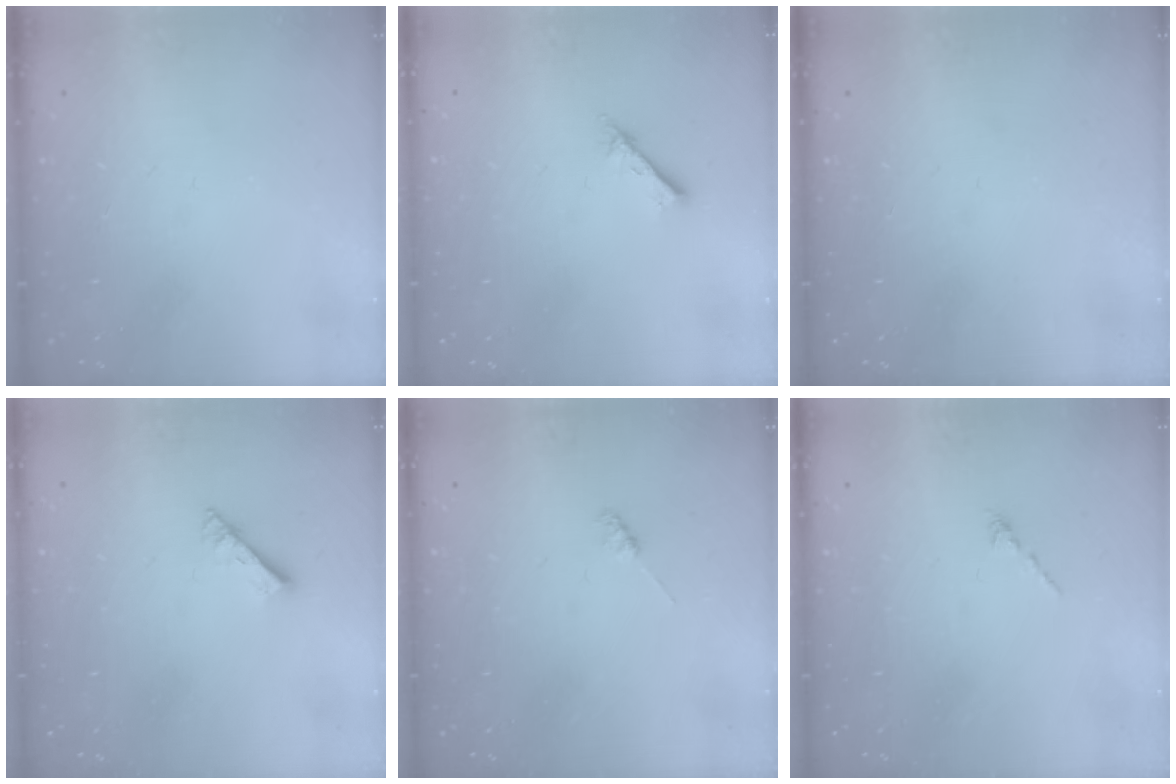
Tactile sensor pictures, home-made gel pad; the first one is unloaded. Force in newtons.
{"total": 2.4, "press": 2.4, "slide": 0.3}
{"total": 0.0}
{"total": 3.5, "press": 3.4, "slide": 0.4}
{"total": 2.3, "press": 2.3, "slide": 0.3}
{"total": 0.0}